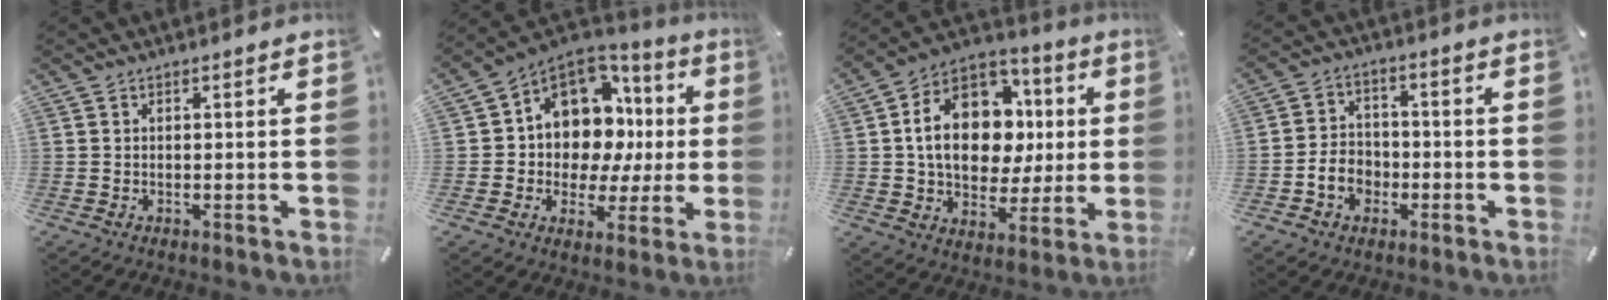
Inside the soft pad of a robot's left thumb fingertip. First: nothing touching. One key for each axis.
{"total": 12.0, "fx": 2.9, "fy": 10.2, "fz": 5.7, "tx": -0.090, "ty": -0.045, "tz": 0.060}
{"total": 17.8, "fx": 1.7, "fy": 13.8, "fz": 11.1, "tx": -0.198, "ty": -0.003, "tz": 0.036}
{"total": 7.2, "fx": -2.4, "fy": 6.1, "fz": 2.9, "tx": -0.056, "ty": 0.018, "tz": -0.041}